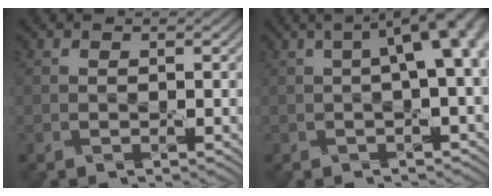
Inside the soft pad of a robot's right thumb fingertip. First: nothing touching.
{"total": 9.0, "force": [1.2, 2.9, 8.4], "torque": [-0.099, 0.026, 0.010]}